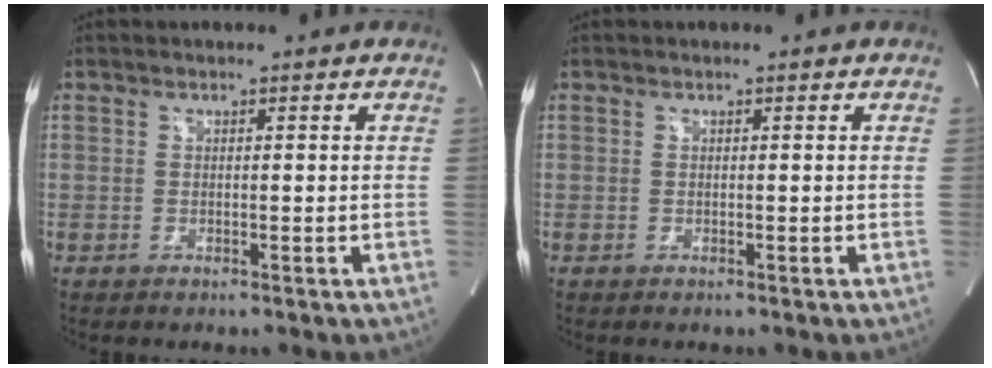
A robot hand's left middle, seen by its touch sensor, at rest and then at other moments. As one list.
[{"total": 0.0}]